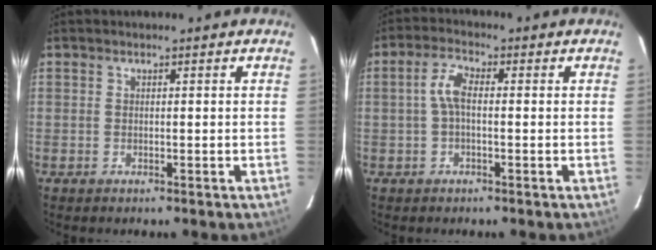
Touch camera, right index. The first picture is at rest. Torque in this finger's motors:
{"motor_torque": [0.42, 0.03, 0.31, 0.09]}